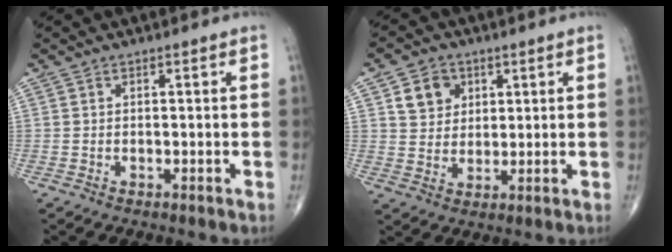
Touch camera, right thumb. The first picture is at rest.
{"total": 6.7, "force": [2.7, 5.6, 2.5], "torque": [-0.016, -0.010, 0.048]}